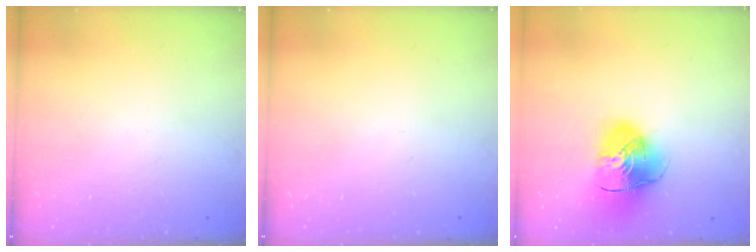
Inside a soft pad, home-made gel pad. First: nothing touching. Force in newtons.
{"total": 0.0}
{"total": 13.5, "press": 13.4, "slide": 1.9}